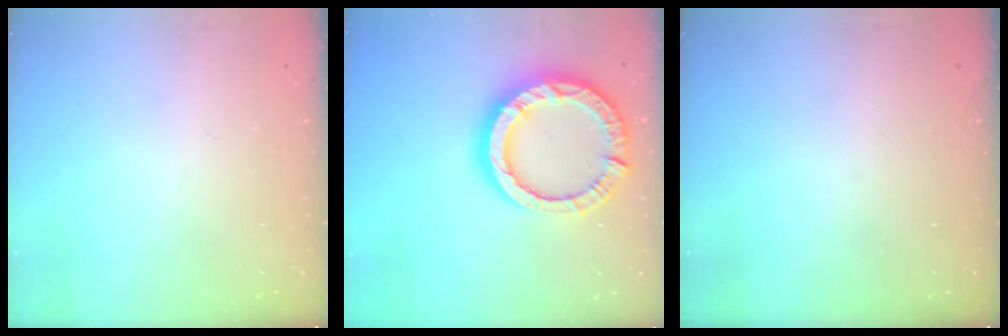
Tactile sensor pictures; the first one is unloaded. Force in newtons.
{"total": 15.9, "press": 15.8, "slide": 1.6}
{"total": 0.0}